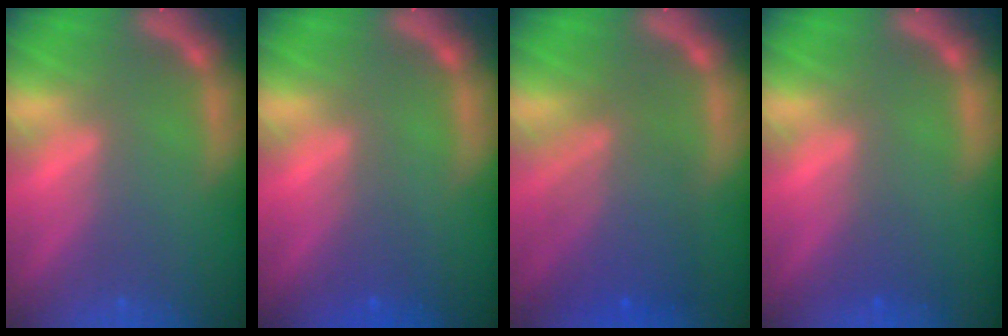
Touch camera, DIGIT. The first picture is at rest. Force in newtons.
{"total": 1.5}
{"total": 6.6}
{"total": 1.0}